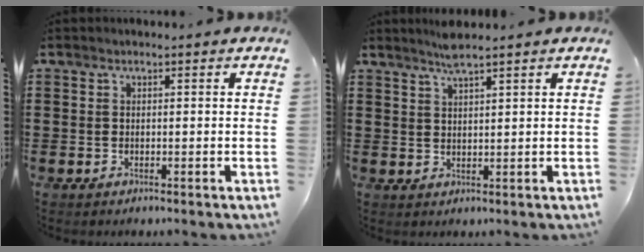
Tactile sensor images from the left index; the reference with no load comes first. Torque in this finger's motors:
{"motor_torque": [0.68, -0.61, 0.11, 0.08]}